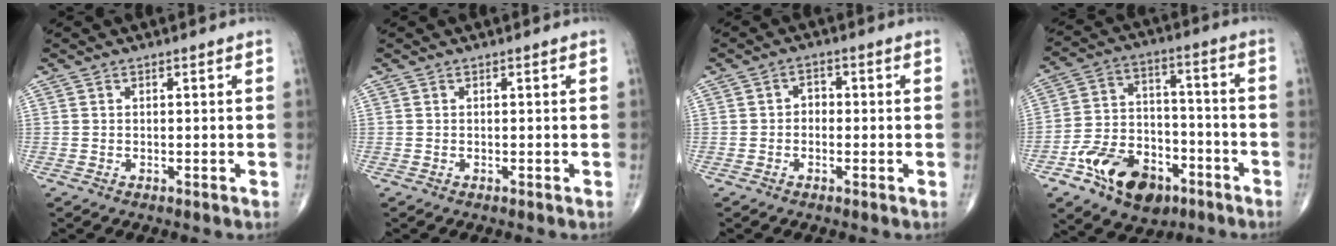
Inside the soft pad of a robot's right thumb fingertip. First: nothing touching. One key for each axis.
{"total": 0.0}
{"total": 2.3, "fx": -0.3, "fy": 1.9, "fz": 1.3, "tx": -0.005, "ty": 0.014, "tz": -0.013}
{"total": 16.4, "fx": -8.8, "fy": 10.2, "fz": 9.3, "tx": -0.126, "ty": 0.062, "tz": -0.144}